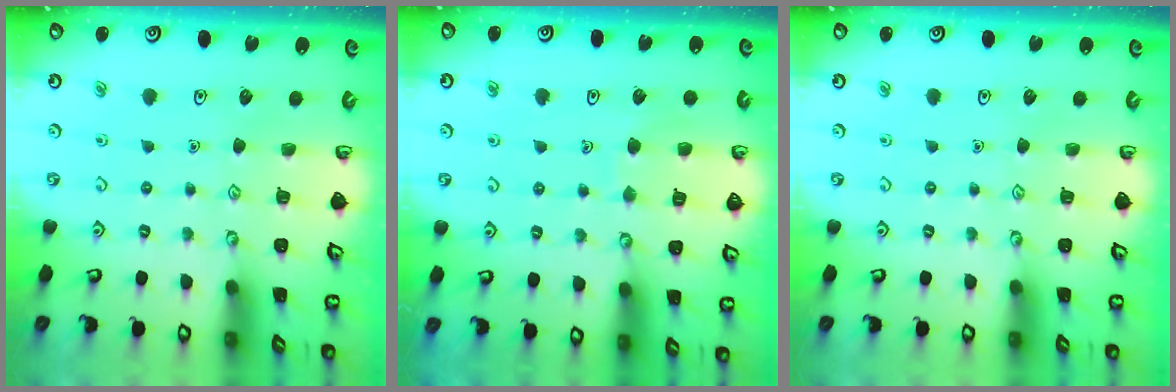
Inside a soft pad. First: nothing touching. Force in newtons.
{"total": 6.1, "press": 6.1, "slide": 0.3}
{"total": 0.0}